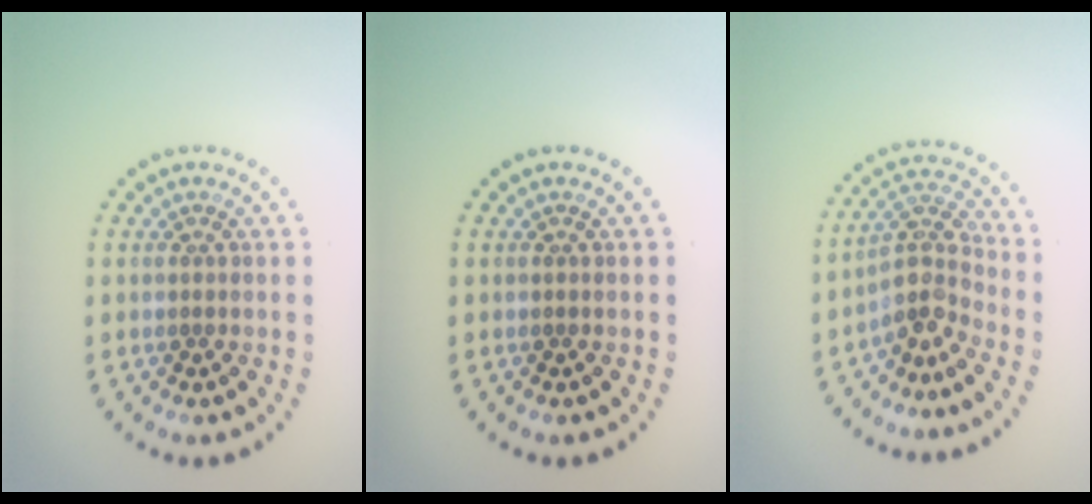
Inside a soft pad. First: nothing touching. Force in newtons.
{"total": 0.0}
{"total": 3.7, "press": 2.6, "slide": 2.6}